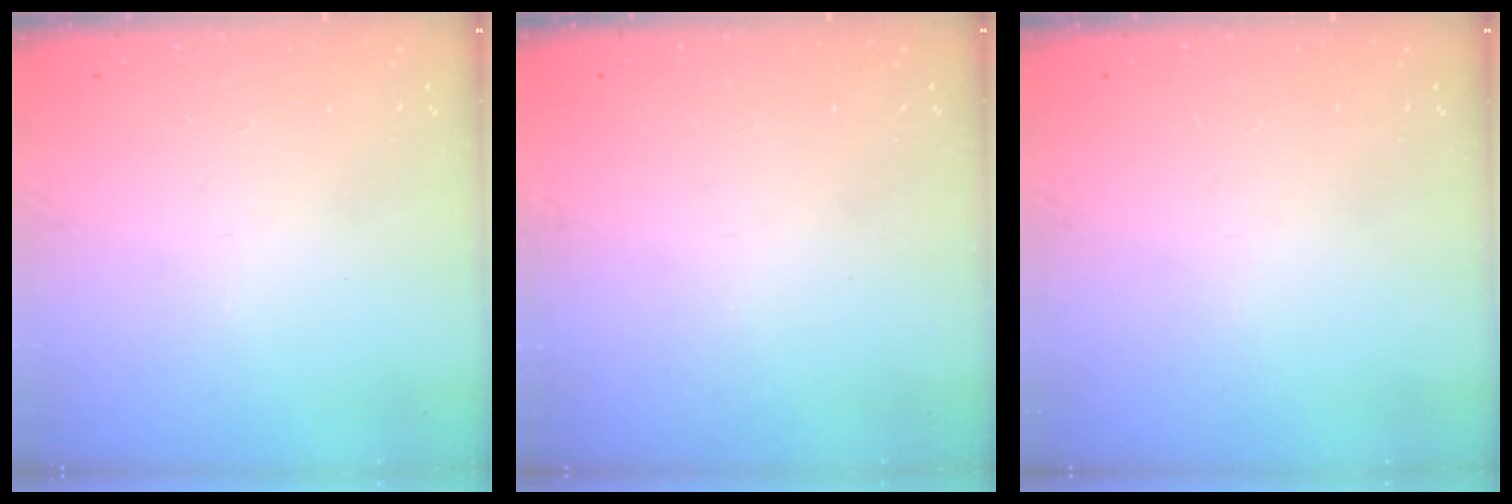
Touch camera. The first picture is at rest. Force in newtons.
{"total": 1.5, "press": 1.5, "slide": 0.1}
{"total": 0.0}